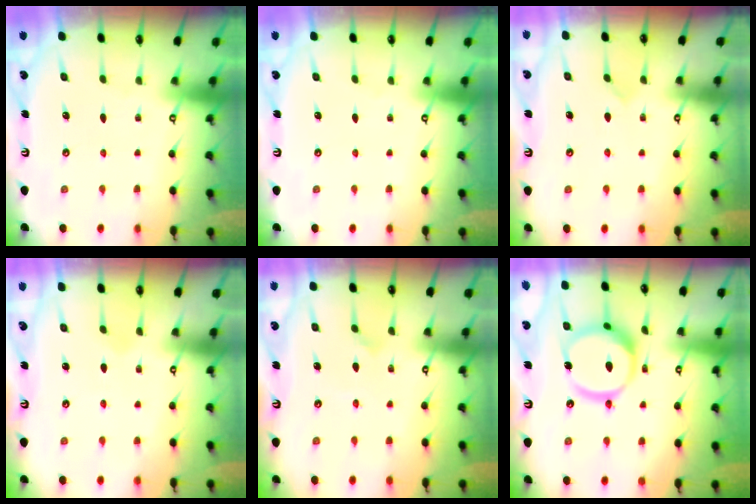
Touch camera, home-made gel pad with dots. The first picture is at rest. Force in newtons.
{"total": 0.0}
{"total": 2.5, "press": 2.5, "slide": 0.2}
{"total": 1.2, "press": 1.2, "slide": 0.1}
{"total": 5.0, "press": 5.0, "slide": 0.6}
{"total": 15.6, "press": 15.5, "slide": 1.4}